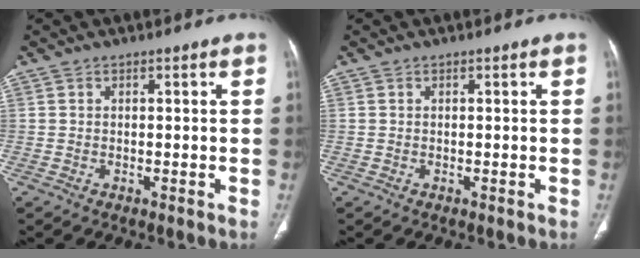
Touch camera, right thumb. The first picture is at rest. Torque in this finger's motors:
{"motor_torque": [-0.01, -0.13, 0.25, -0.04, 0.02]}